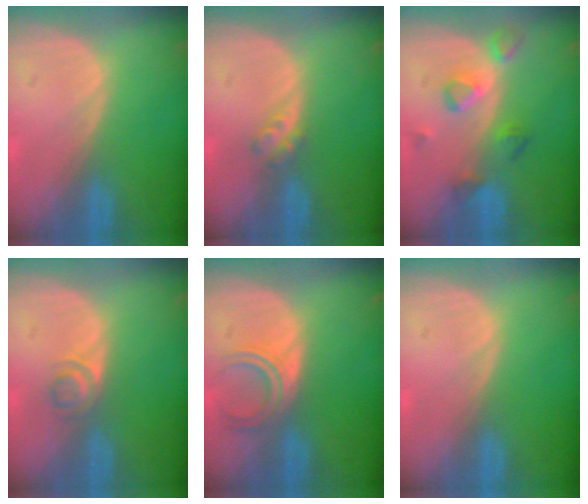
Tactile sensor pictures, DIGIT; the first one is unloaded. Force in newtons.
{"total": 2.5, "press": 2.1, "slide": 1.4}
{"total": 5.1, "press": 5.1, "slide": 0.7}
{"total": 2.5, "press": 2.4, "slide": 0.8}
{"total": 4.4, "press": 4.1, "slide": 1.6}
{"total": 0.0}